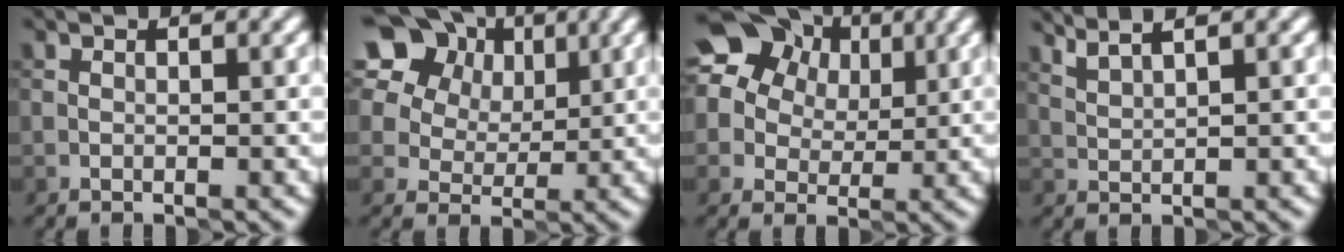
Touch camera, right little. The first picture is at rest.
{"total": 20.3, "force": [9.9, 15.0, 9.5], "torque": [-0.235, 0.054, 0.176]}
{"total": 18.2, "force": [8.8, 13.7, 8.1], "torque": [-0.191, 0.044, 0.155]}
{"total": 3.2, "force": [2.7, 0.5, 1.8], "torque": [-0.031, 0.017, 0.043]}